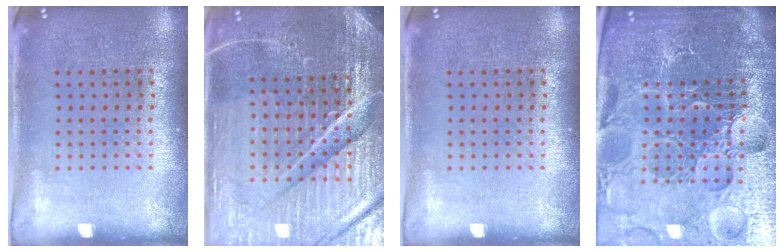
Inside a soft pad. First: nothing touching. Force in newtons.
{"total": 6.3, "press": 5.7, "slide": 2.9}
{"total": 0.0}
{"total": 6.3, "press": 5.6, "slide": 2.9}